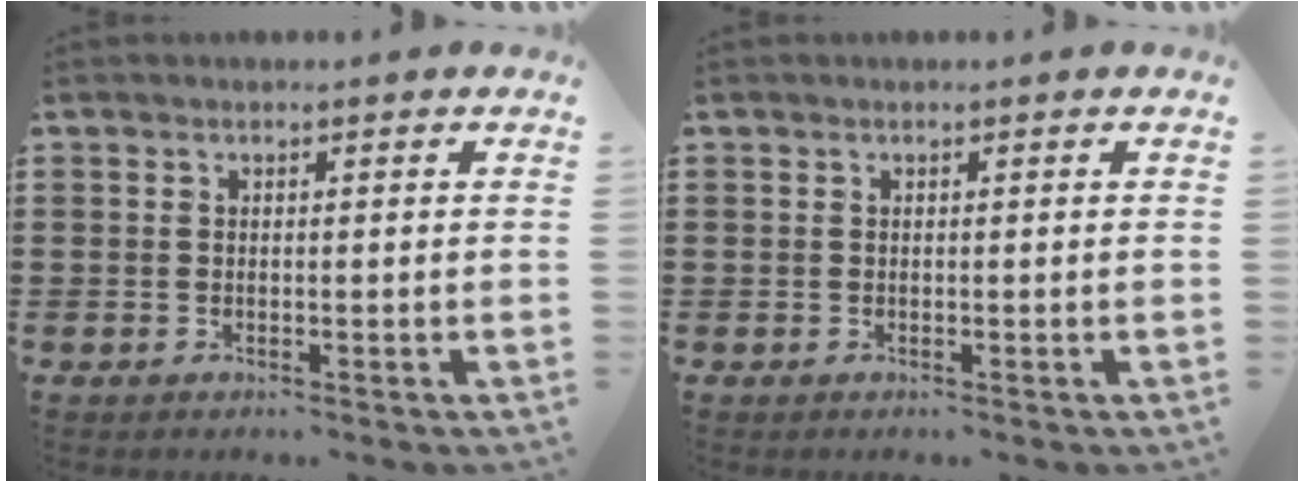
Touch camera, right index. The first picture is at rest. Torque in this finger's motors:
{"motor_torque": [1.07, 1.07, 0.00, 0.01]}